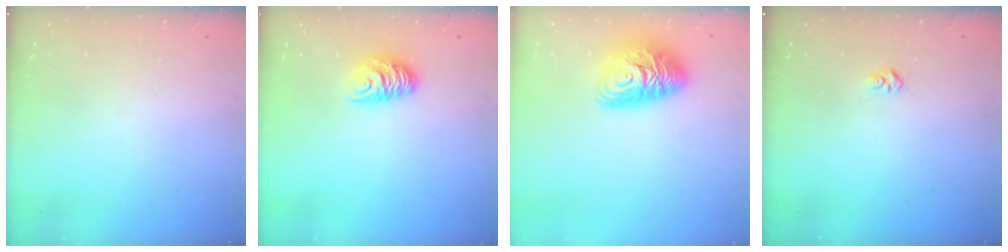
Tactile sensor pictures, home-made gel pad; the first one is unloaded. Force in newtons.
{"total": 7.9, "press": 7.8, "slide": 0.6}
{"total": 11.7, "press": 11.7, "slide": 1.0}
{"total": 2.8, "press": 2.8, "slide": 0.4}